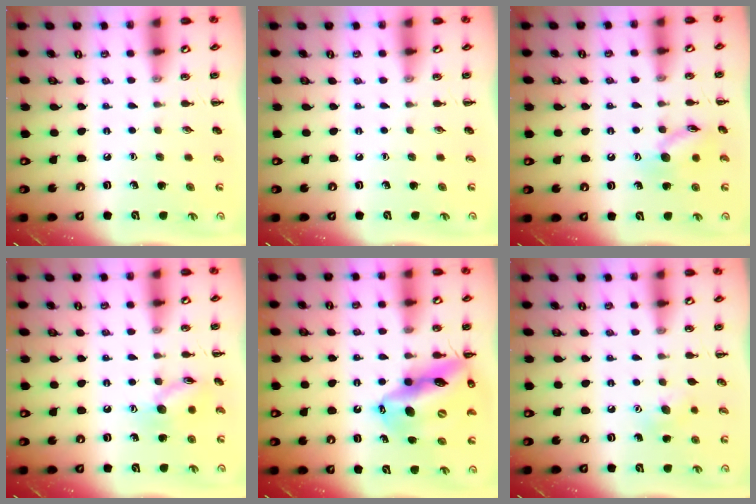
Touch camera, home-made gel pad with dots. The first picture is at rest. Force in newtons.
{"total": 0.0}
{"total": 10.5, "press": 10.5, "slide": 0.5}
{"total": 9.8, "press": 9.8, "slide": 0.5}
{"total": 19.5, "press": 18.8, "slide": 4.9}
{"total": 5.6, "press": 5.5, "slide": 1.2}